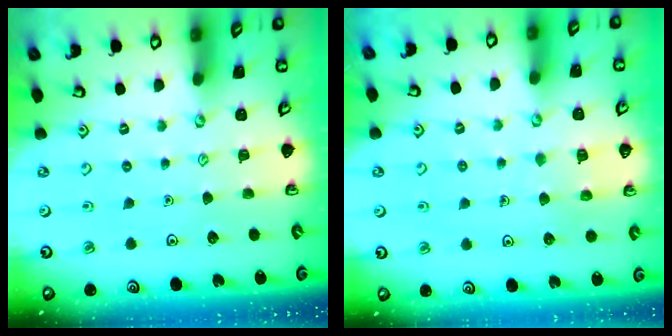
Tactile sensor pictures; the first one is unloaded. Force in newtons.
{"total": 4.3, "press": 4.3, "slide": 0.4}